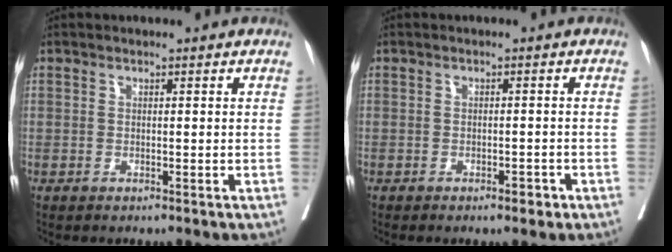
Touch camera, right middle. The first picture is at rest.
{"total": 1.8, "force": [-1.2, 0.6, 1.2], "torque": [-0.019, 0.000, -0.015]}